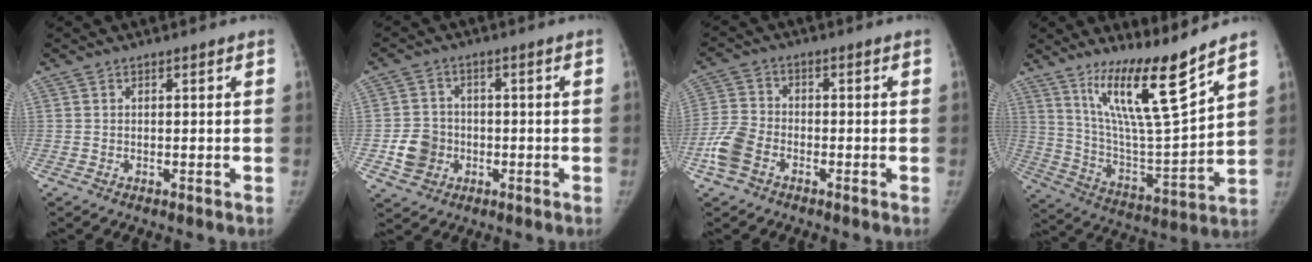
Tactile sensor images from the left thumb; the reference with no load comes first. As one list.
[{"total": 6.5, "force": [-1.6, 5.8, 2.5], "torque": [-0.024, 0.014, -0.027]}, {"total": 7.0, "force": [-3.4, 4.5, 4.2], "torque": [-0.096, 0.013, -0.072]}, {"total": 17.5, "force": [12.0, 1.7, 12.6], "torque": [-0.197, -0.083, 0.222]}]